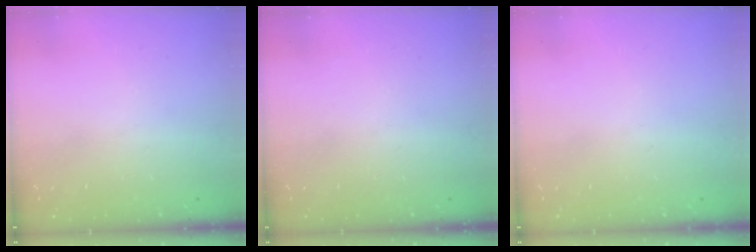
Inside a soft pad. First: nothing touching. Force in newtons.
{"total": 0.0}
{"total": 0.0}